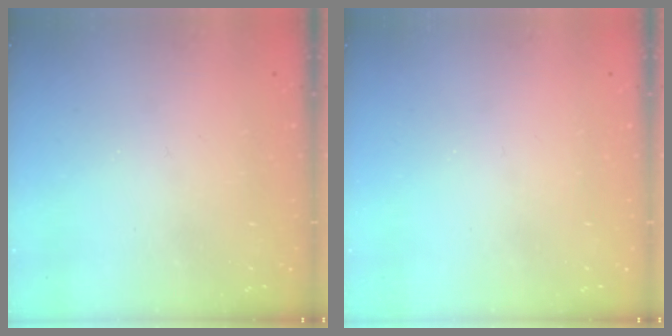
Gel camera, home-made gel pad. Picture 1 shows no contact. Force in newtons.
{"total": 0.0}